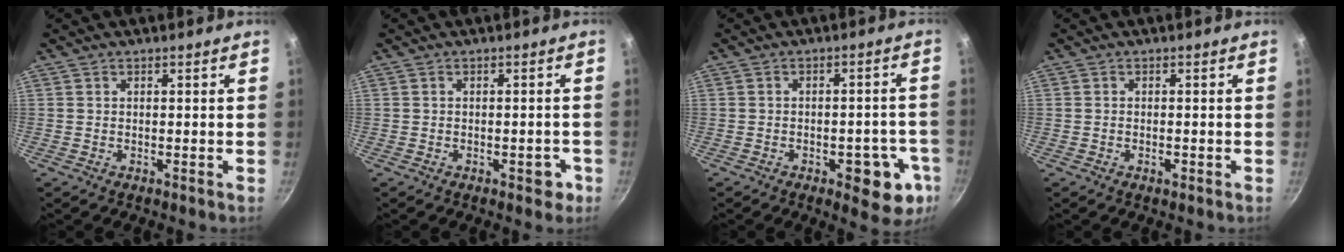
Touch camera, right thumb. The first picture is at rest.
{"total": 2.9, "force": [-1.4, 1.5, 2.1], "torque": [-0.004, 0.017, -0.013]}
{"total": 10.8, "force": [-4.5, 4.9, 8.5], "torque": [-0.061, 0.018, -0.053]}
{"total": 1.0, "force": [-0.6, 0.4, 0.8], "torque": [-0.015, 0.001, -0.011]}